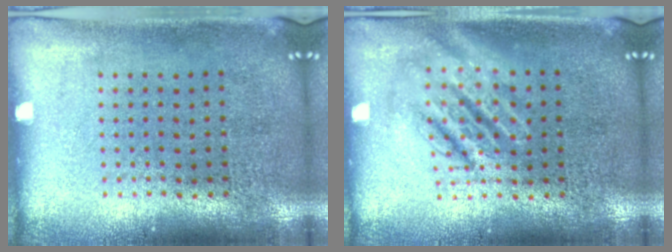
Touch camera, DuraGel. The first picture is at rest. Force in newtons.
{"total": 2.7, "press": 2.7, "slide": 0.3}